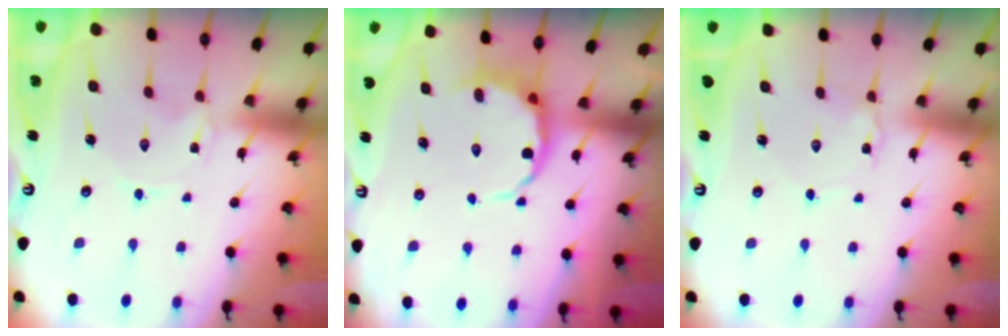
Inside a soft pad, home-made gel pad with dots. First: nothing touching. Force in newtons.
{"total": 6.2, "press": 5.9, "slide": 1.9}
{"total": 3.2, "press": 3.1, "slide": 0.4}